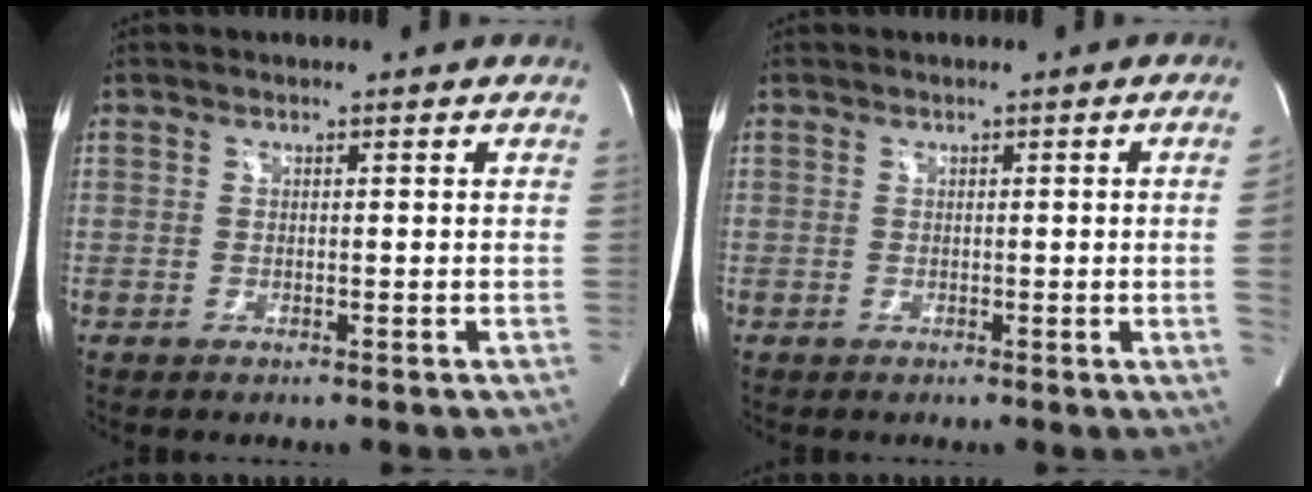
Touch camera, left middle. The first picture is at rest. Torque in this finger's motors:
{"motor_torque": [0.35, -0.36, -0.06, -0.07]}